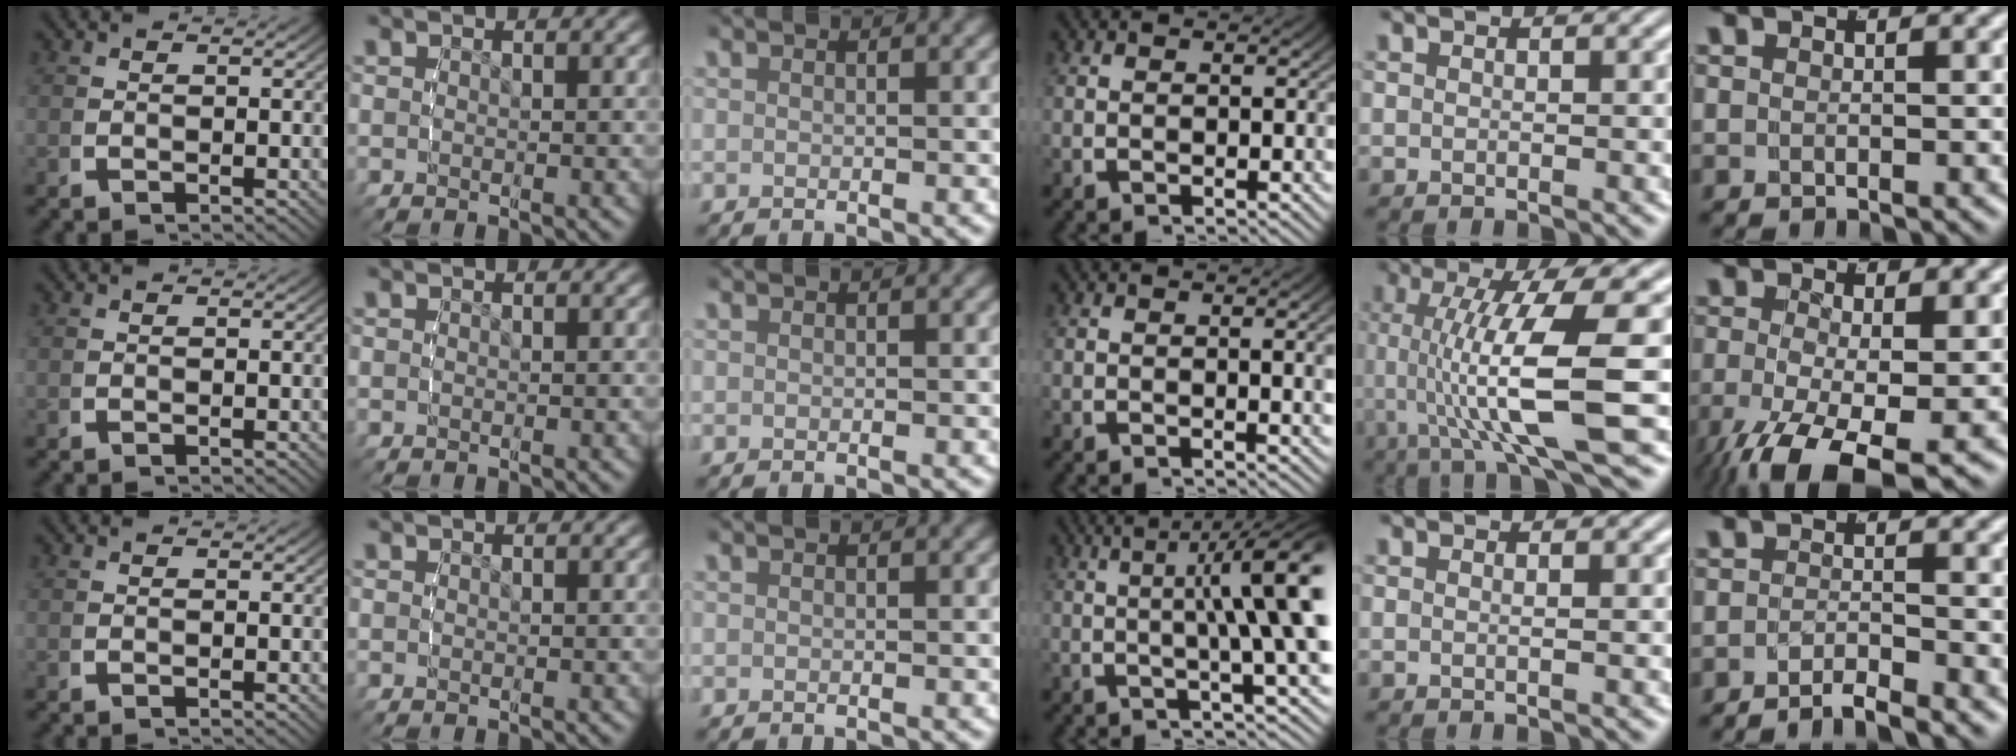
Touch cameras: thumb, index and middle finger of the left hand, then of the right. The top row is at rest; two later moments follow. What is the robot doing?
{"motion": "lift_and_place", "object": "condiment"}